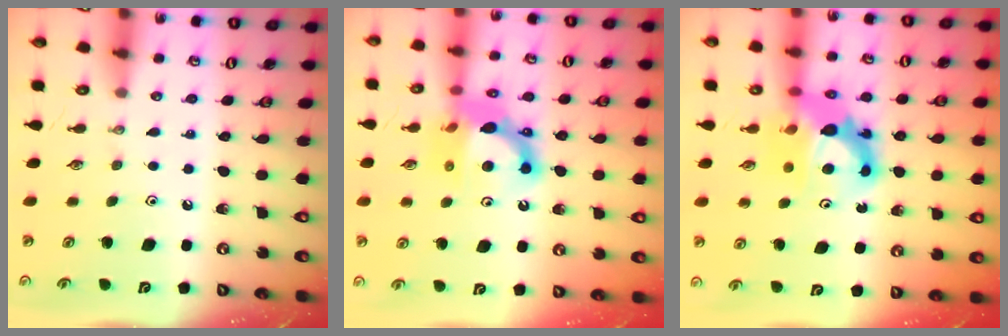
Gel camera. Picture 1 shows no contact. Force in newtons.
{"total": 13.3, "press": 13.2, "slide": 1.3}
{"total": 12.1, "press": 12.1, "slide": 1.3}